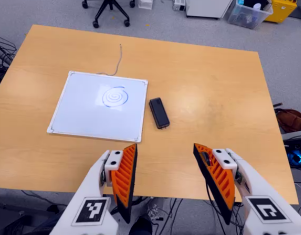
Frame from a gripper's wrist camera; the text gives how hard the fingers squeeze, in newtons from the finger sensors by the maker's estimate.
{"total": 0.0}